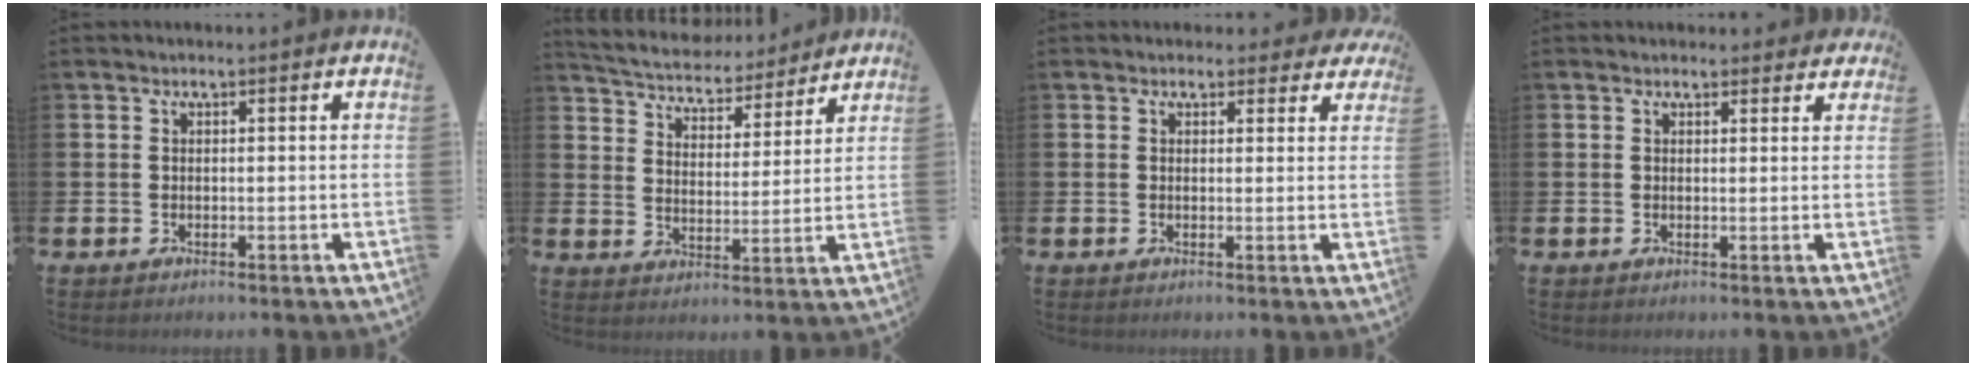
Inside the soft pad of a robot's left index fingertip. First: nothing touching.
{"total": 5.7, "force": [5.5, 1.5, 0.3], "torque": [-0.033, -0.047, 0.094]}
{"total": 1.9, "force": [1.4, 1.2, 0.1], "torque": [0.010, -0.003, 0.019]}
{"total": 1.3, "force": [1.2, 0.7, 0.1], "torque": [0.015, -0.001, 0.017]}